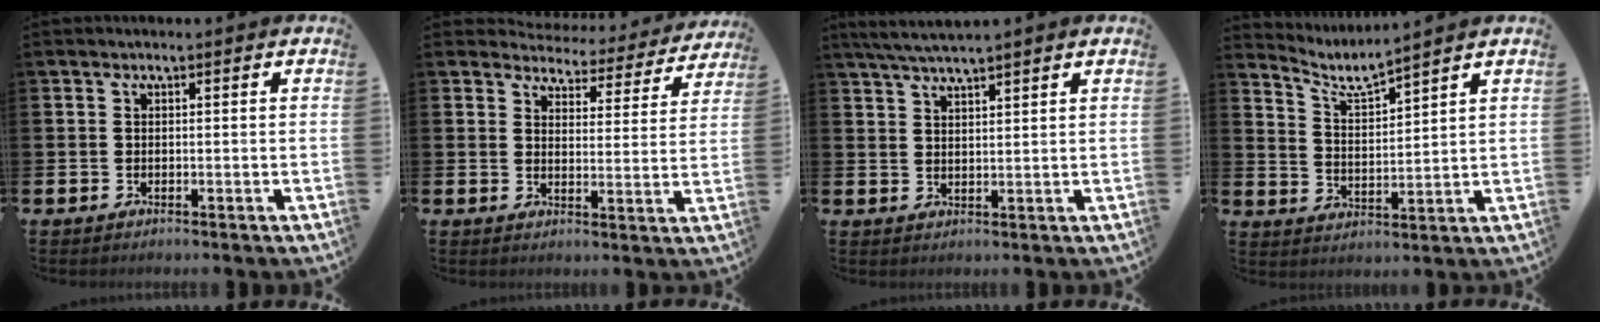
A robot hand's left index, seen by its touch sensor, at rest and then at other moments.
{"total": 4.3, "force": [4.2, 0.9, 0.1], "torque": [-0.014, -0.041, 0.067]}
{"total": 4.0, "force": [3.7, -0.1, 1.5], "torque": [-0.044, -0.005, 0.069]}
{"total": 4.7, "force": [4.4, 0.4, 1.6], "torque": [-0.054, -0.023, 0.074]}